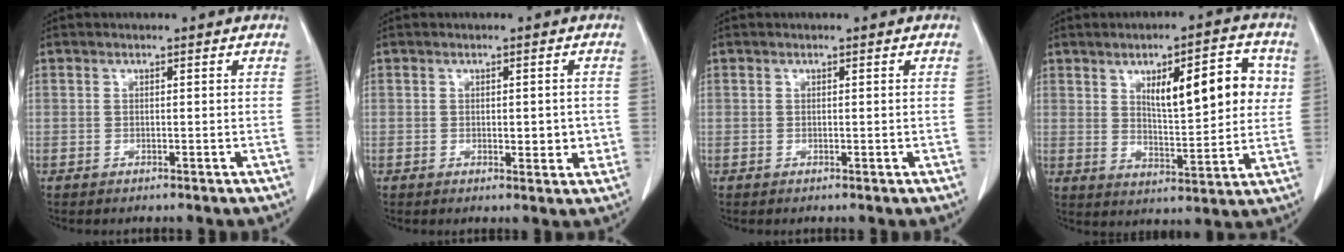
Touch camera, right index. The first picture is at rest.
{"total": 3.6, "force": [-0.3, 1.7, 3.2], "torque": [-0.036, -0.003, -0.001]}
{"total": 0.7, "force": [0.0, 0.3, 0.6], "torque": [-0.009, -0.001, 0.003]}
{"total": 13.1, "force": [3.9, 4.0, 11.9], "torque": [-0.167, 0.016, 0.062]}